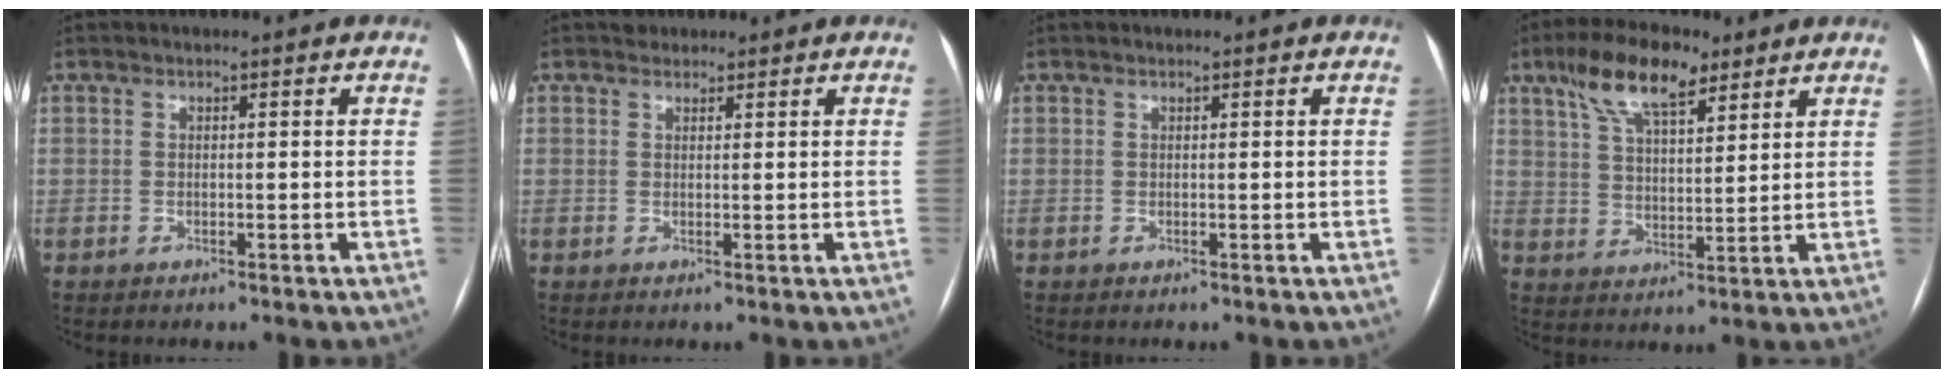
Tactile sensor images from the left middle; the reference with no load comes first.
{"total": 1.5, "force": [1.2, 0.9, 0.1], "torque": [0.001, 0.008, 0.015]}
{"total": 0.0}
{"total": 10.8, "force": [7.0, 3.8, 7.4], "torque": [-0.142, 0.022, 0.128]}